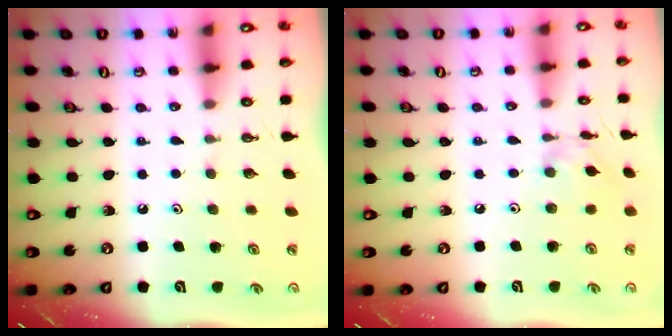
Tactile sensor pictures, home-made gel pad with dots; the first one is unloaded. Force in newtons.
{"total": 2.4, "press": 2.4, "slide": 0.2}